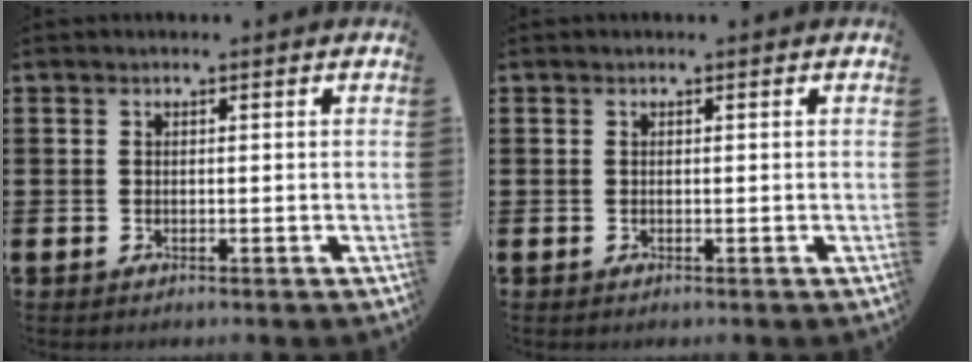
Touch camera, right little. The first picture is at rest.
{"total": 0.0}